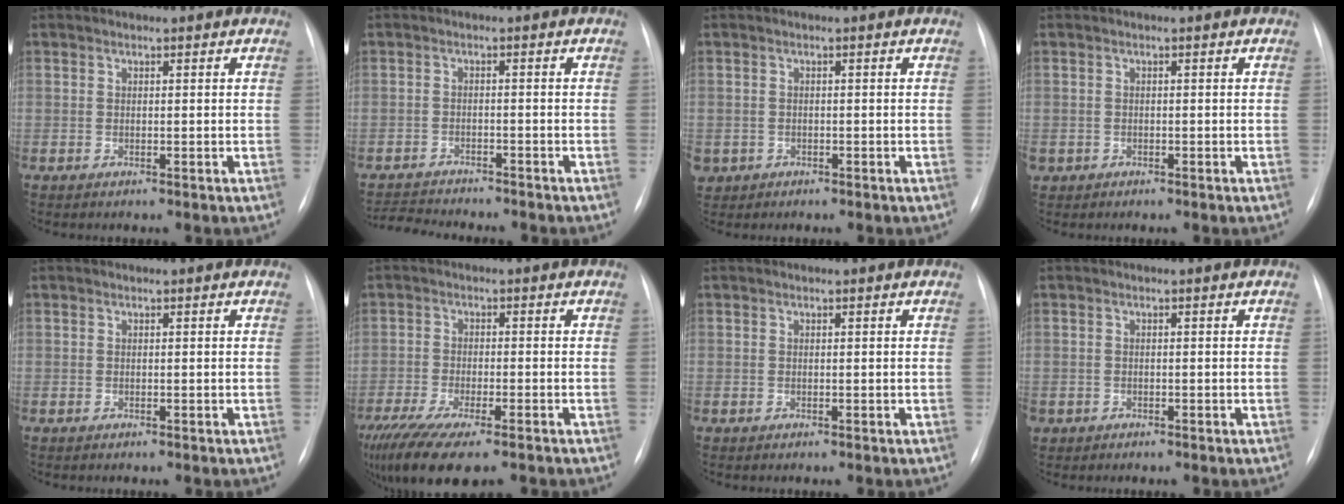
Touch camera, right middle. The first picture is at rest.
{"total": 7.0, "force": [-6.8, 0.5, 1.7], "torque": [-0.024, -0.011, -0.105]}
{"total": 2.9, "force": [-1.4, 2.6, 0.4], "torque": [-0.008, 0.002, -0.019]}
{"total": 1.2, "force": [-0.5, 1.0, 0.3], "torque": [-0.009, 0.004, -0.003]}
{"total": 0.0}
{"total": 13.3, "force": [-9.7, 2.8, 8.7], "torque": [-0.168, -0.029, -0.158]}
{"total": 0.0}
{"total": 0.9, "force": [-0.5, 0.8, 0.1], "torque": [-0.008, 0.004, -0.002]}